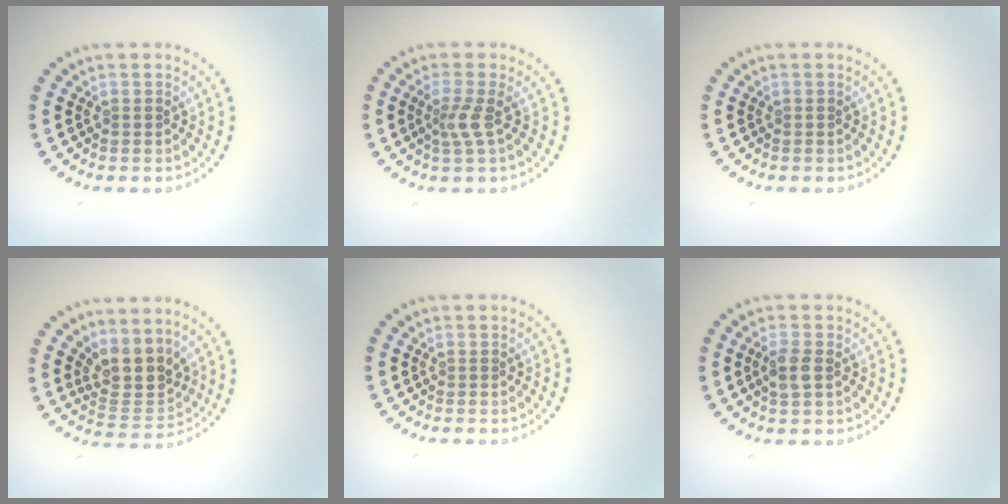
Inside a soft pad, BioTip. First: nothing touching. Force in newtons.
{"total": 1.9, "press": 1.3, "slide": 1.4}
{"total": 0.0}
{"total": 3.9, "press": 3.2, "slide": 2.1}
{"total": 0.0}
{"total": 1.9, "press": 1.9, "slide": 0.3}